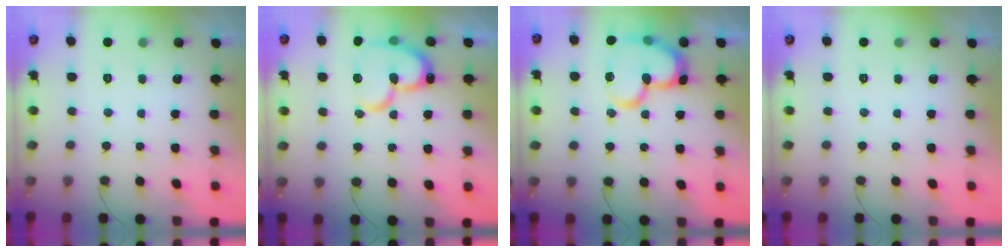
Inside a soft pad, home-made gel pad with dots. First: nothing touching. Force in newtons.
{"total": 17.4, "press": 17.3, "slide": 1.3}
{"total": 17.6, "press": 17.5, "slide": 1.7}
{"total": 0.0}